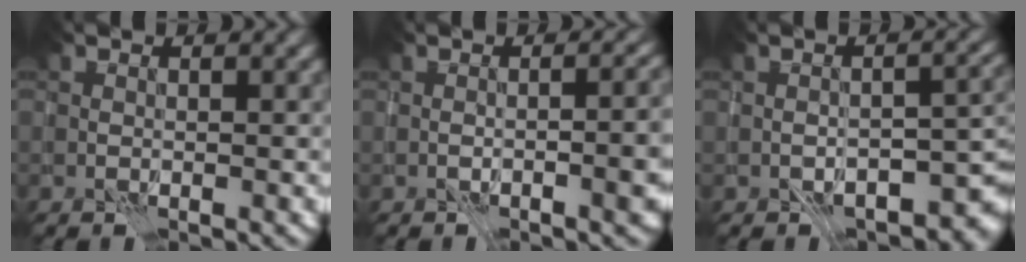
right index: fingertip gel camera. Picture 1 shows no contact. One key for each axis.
{"total": 5.3, "fx": -1.6, "fy": 1.9, "fz": 4.7, "tx": -0.042, "ty": 0.009, "tz": -0.020}
{"total": 6.7, "fx": -4.1, "fy": 3.0, "fz": 4.3, "tx": -0.039, "ty": -0.005, "tz": -0.057}